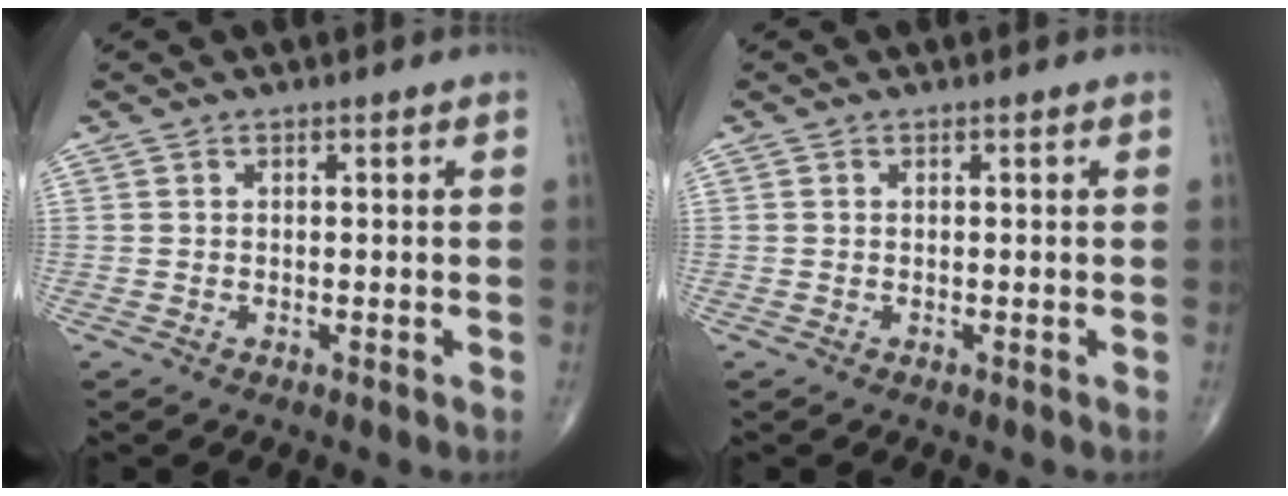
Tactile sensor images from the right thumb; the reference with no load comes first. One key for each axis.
{"total": 0.0}